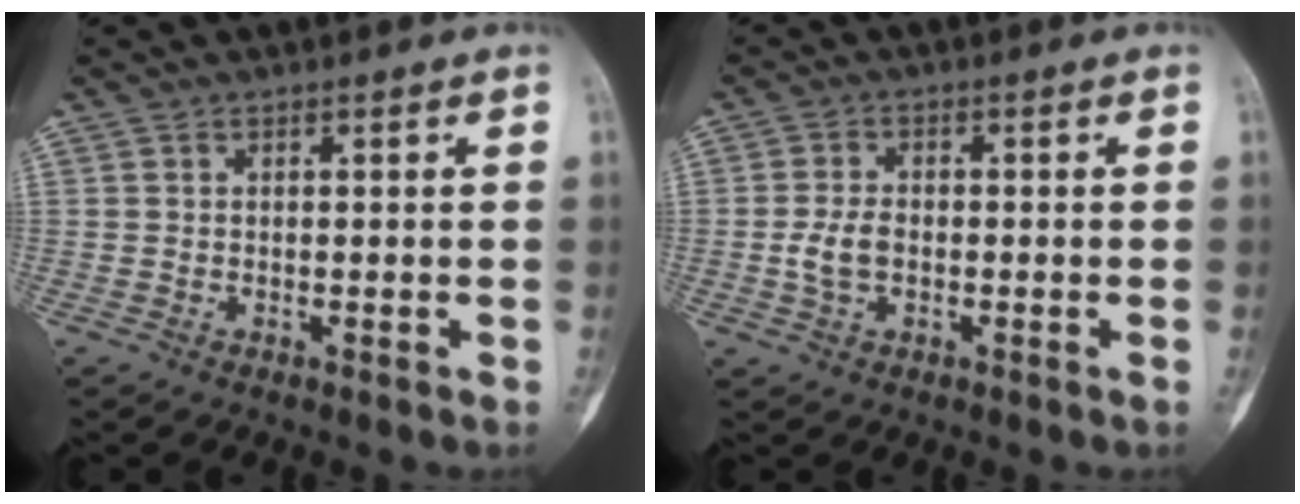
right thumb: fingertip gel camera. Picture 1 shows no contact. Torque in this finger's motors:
{"motor_torque": [0.71, 0.88, 0.28, -0.40, 0.02]}